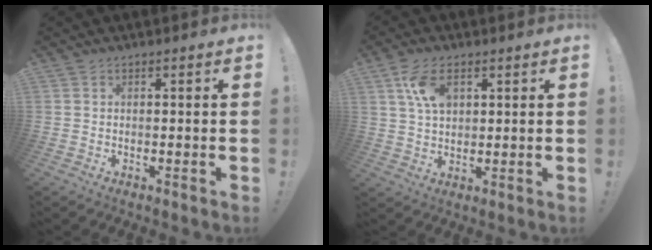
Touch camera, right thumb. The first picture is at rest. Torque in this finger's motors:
{"motor_torque": [0.08, 0.10, 0.28, -0.09, 0.03]}